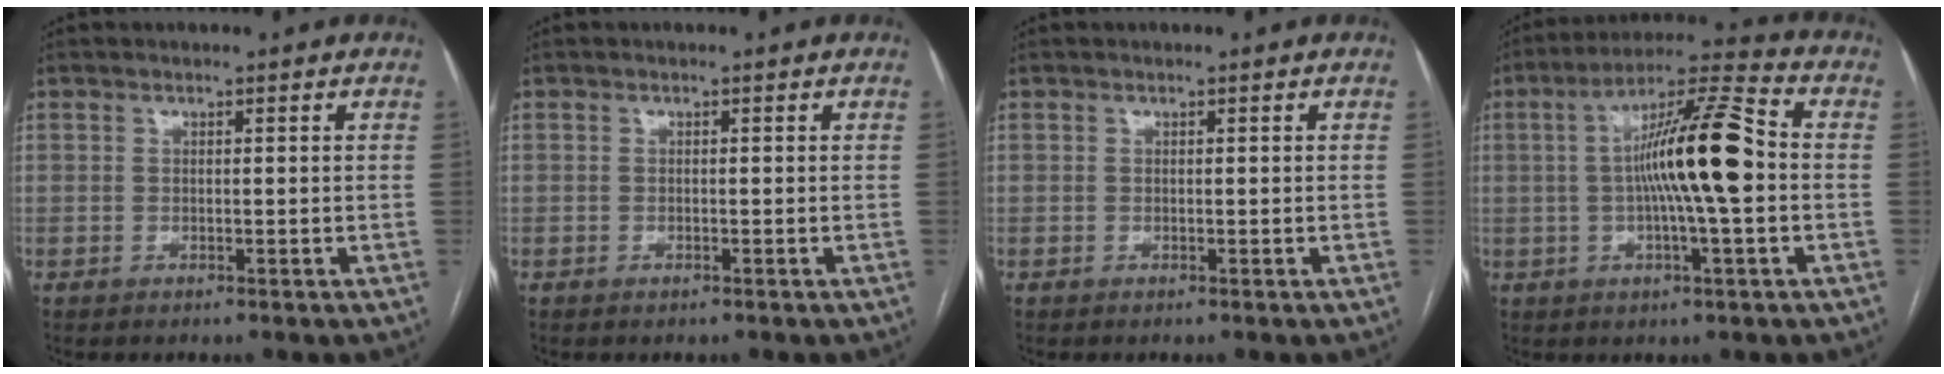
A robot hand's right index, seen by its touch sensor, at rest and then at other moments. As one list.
[{"total": 0.0}, {"total": 0.0}, {"total": 14.1, "force": [-0.2, 1.0, 14.0], "torque": [-0.242, 0.018, -0.011]}]